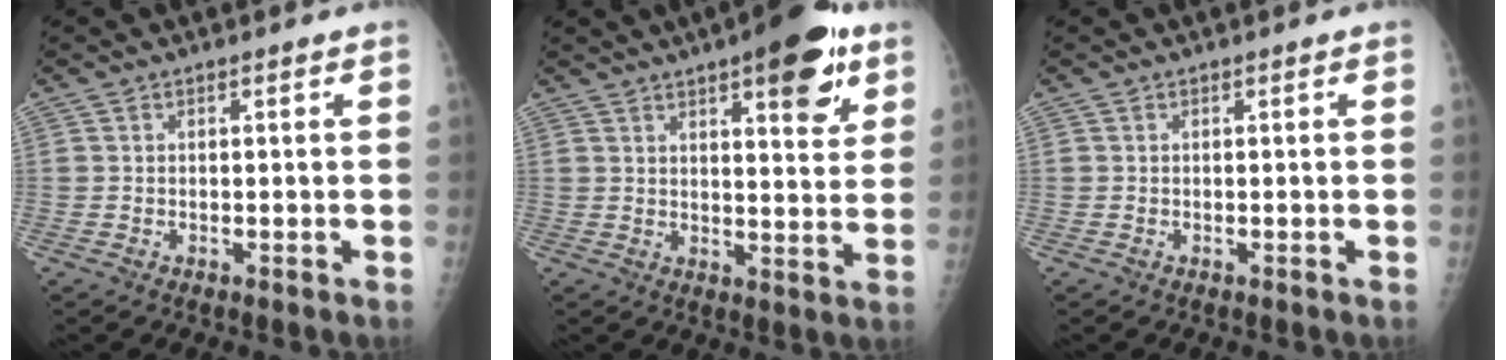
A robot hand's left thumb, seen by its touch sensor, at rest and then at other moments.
{"total": 13.8, "force": [7.4, 4.6, 10.6], "torque": [-0.111, -0.028, 0.097]}
{"total": 0.0}